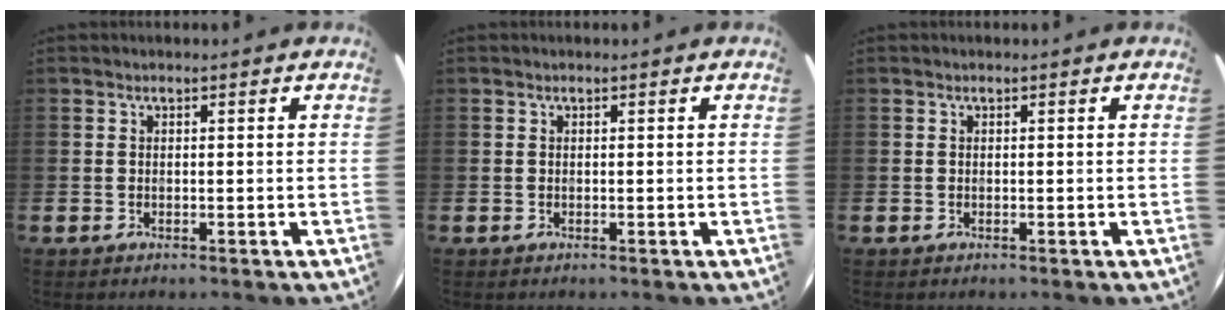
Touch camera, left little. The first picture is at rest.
{"total": 0.0}
{"total": 0.0}